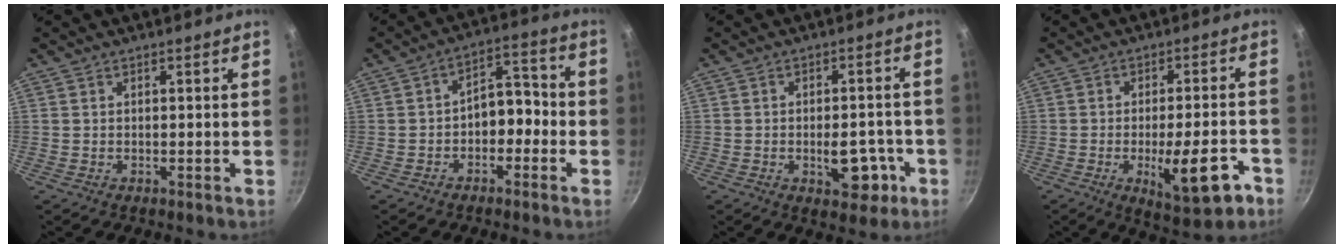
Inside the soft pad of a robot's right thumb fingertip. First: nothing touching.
{"total": 7.8, "force": [-1.8, 5.1, 5.6], "torque": [-0.050, 0.041, -0.042]}
{"total": 7.7, "force": [-2.7, 4.3, 5.8], "torque": [-0.056, 0.023, -0.028]}
{"total": 12.0, "force": [-4.8, 3.9, 10.3], "torque": [-0.147, 0.017, -0.062]}